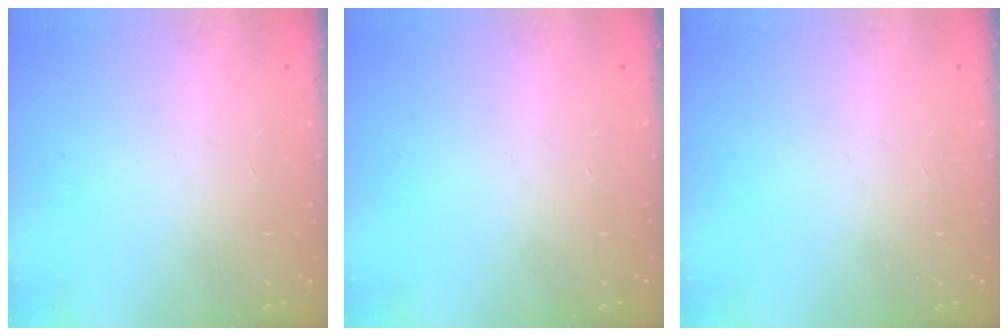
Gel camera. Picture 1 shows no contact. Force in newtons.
{"total": 0.0}
{"total": 0.0}